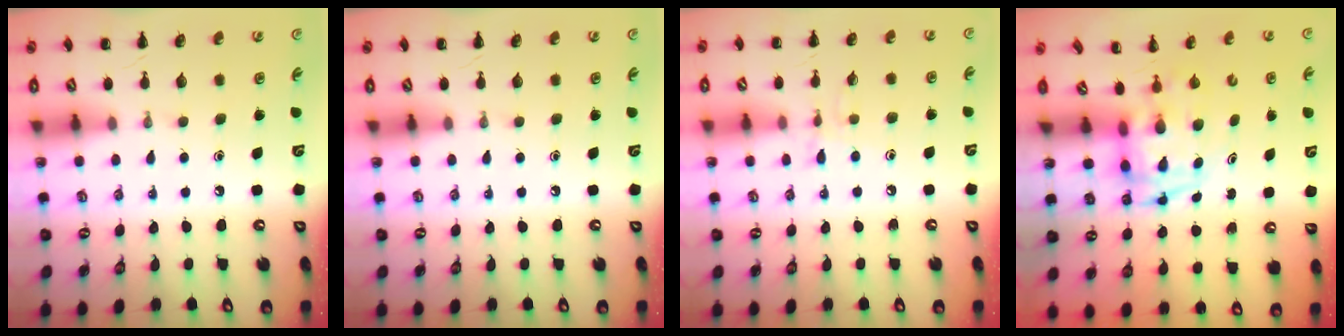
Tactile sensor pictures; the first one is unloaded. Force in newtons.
{"total": 0.0}
{"total": 6.7, "press": 6.5, "slide": 1.7}
{"total": 3.4, "press": 3.3, "slide": 0.7}